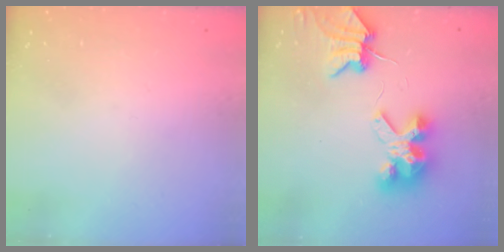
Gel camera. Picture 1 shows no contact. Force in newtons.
{"total": 7.1, "press": 7.0, "slide": 0.9}